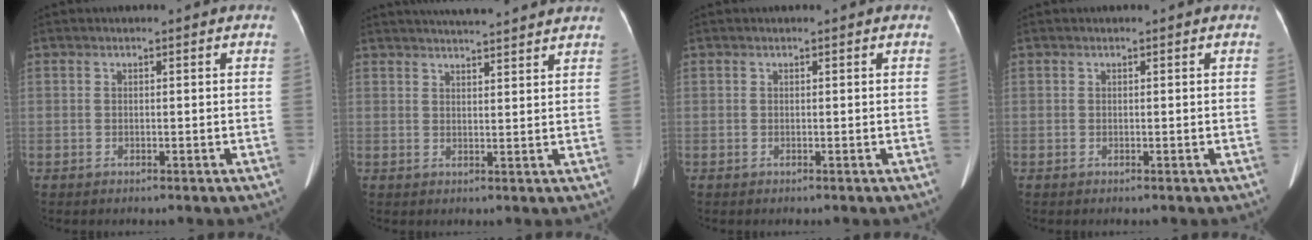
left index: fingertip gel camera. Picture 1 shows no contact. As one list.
[{"total": 10.4, "force": [9.6, 0.7, 4.1], "torque": [-0.064, 0.023, 0.121]}, {"total": 0.0}, {"total": 0.0}]